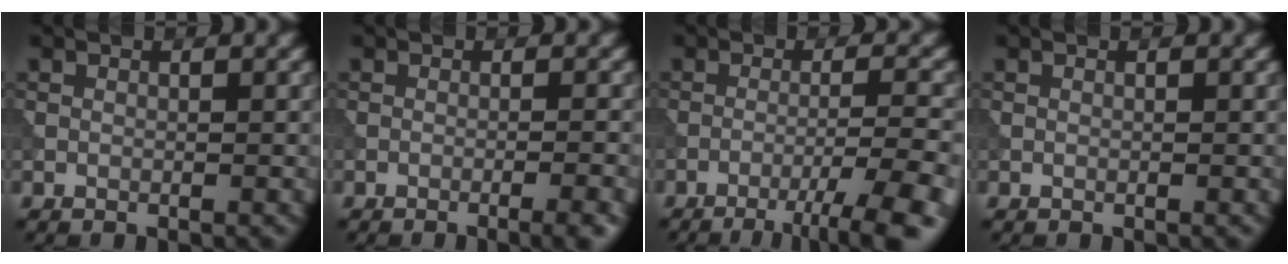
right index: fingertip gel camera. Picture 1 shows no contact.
{"total": 3.9, "force": [-1.9, 1.2, 3.2], "torque": [-0.022, 0.022, -0.029]}
{"total": 7.9, "force": [-5.1, 1.2, 5.9], "torque": [-0.083, 0.001, -0.067]}
{"total": 0.0}